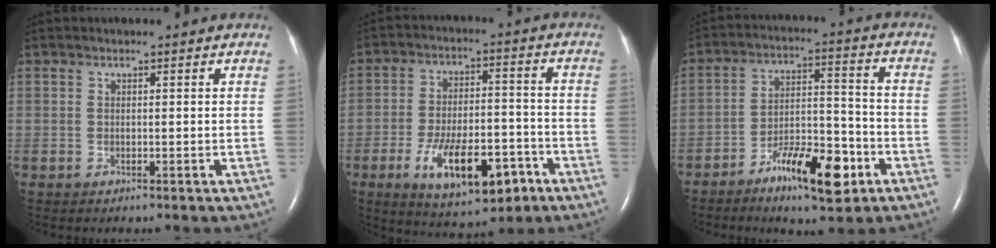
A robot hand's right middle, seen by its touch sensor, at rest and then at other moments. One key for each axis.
{"total": 11.5, "fx": -5.7, "fy": 1.0, "fz": 9.9, "tx": -0.176, "ty": -0.025, "tz": -0.089}
{"total": 11.6, "fx": -6.4, "fy": 3.4, "fz": 9.1, "tx": -0.149, "ty": 0.010, "tz": -0.100}